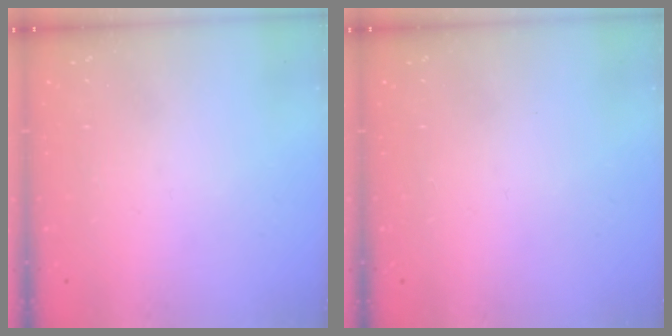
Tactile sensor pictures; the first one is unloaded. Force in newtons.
{"total": 0.0}